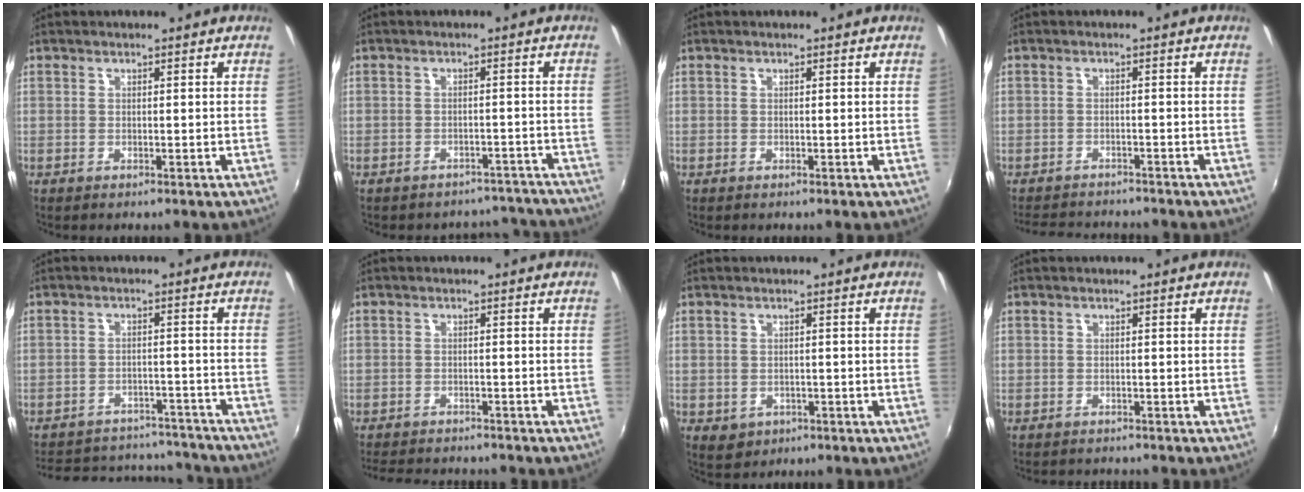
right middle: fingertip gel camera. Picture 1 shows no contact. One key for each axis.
{"total": 9.9, "fx": -8.9, "fy": 4.1, "fz": 1.3, "tx": -0.024, "ty": 0.027, "tz": -0.094}
{"total": 0.0}
{"total": 7.7, "fx": -7.0, "fy": 2.2, "fz": 2.1, "tx": -0.060, "ty": 0.002, "tz": -0.106}
{"total": 19.7, "fx": -17.2, "fy": 7.3, "fz": 6.3, "tx": -0.141, "ty": 0.034, "tz": -0.207}
{"total": 7.2, "fx": -6.6, "fy": 2.1, "fz": 2.2, "tx": -0.063, "ty": -0.005, "tz": -0.101}
{"total": 3.4, "fx": -1.1, "fy": 2.8, "fz": 1.5, "tx": -0.033, "ty": -0.005, "tz": -0.007}
{"total": 1.5, "fx": -1.3, "fy": 0.7, "fz": -0.1, "tx": -0.004, "ty": 0.003, "tz": -0.020}